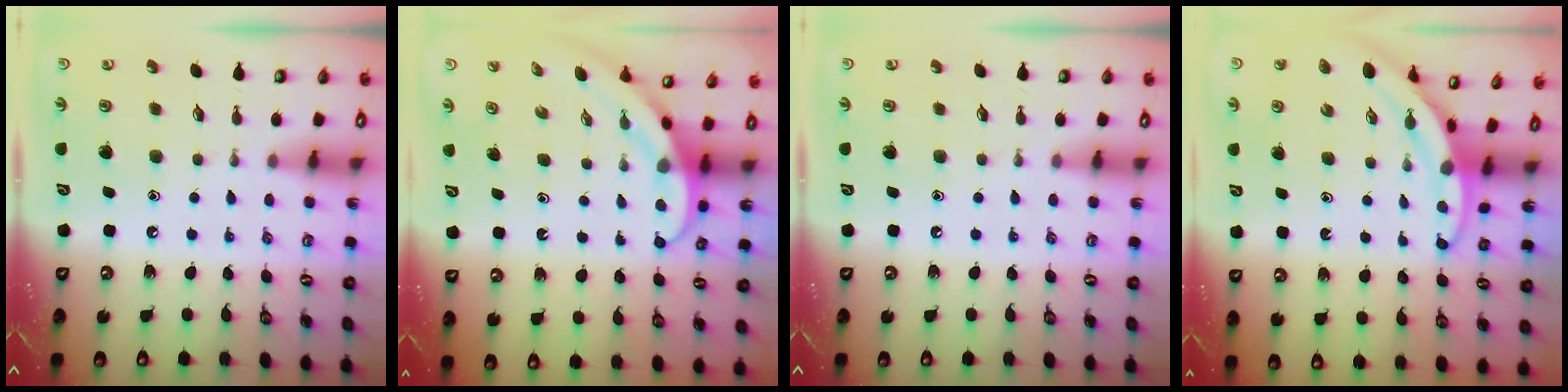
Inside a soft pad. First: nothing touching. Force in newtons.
{"total": 3.9, "press": 3.9, "slide": 0.3}
{"total": 0.0}
{"total": 3.5, "press": 3.5, "slide": 0.1}